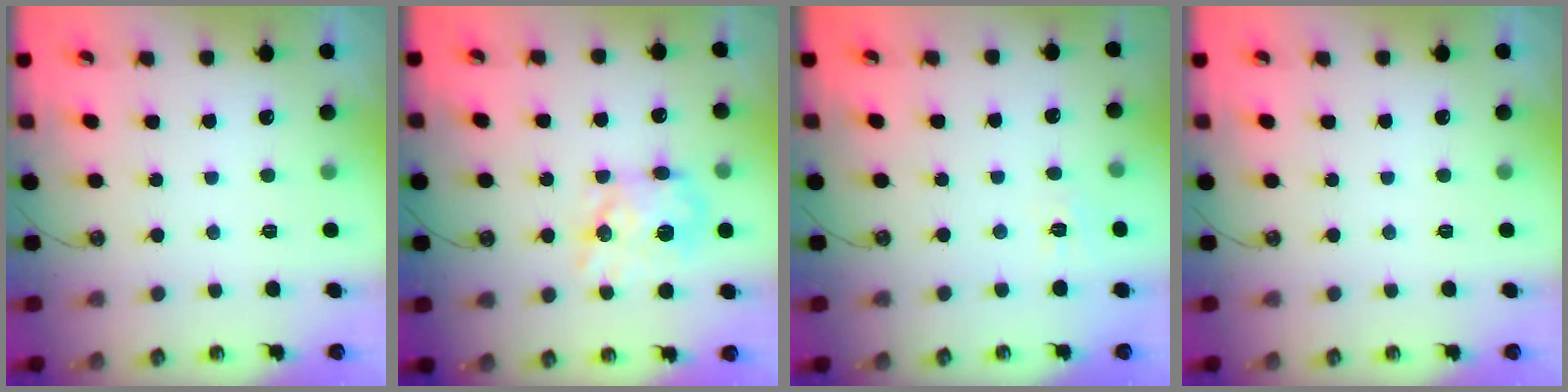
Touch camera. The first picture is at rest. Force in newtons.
{"total": 13.5, "press": 13.5, "slide": 0.2}
{"total": 3.3, "press": 3.3, "slide": 0.5}
{"total": 0.0}